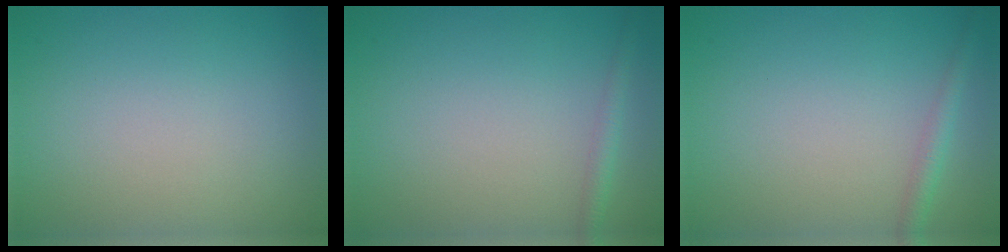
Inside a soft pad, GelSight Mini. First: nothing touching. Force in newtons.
{"total": 1.3, "press": 1.3, "slide": 0.1}
{"total": 1.6, "press": 1.6, "slide": 0.1}